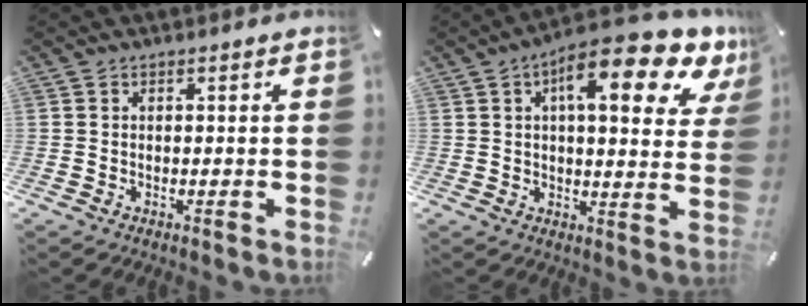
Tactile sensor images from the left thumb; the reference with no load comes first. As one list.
[{"total": 15.6, "force": [8.4, 5.2, 12.1], "torque": [-0.175, -0.042, 0.130]}]